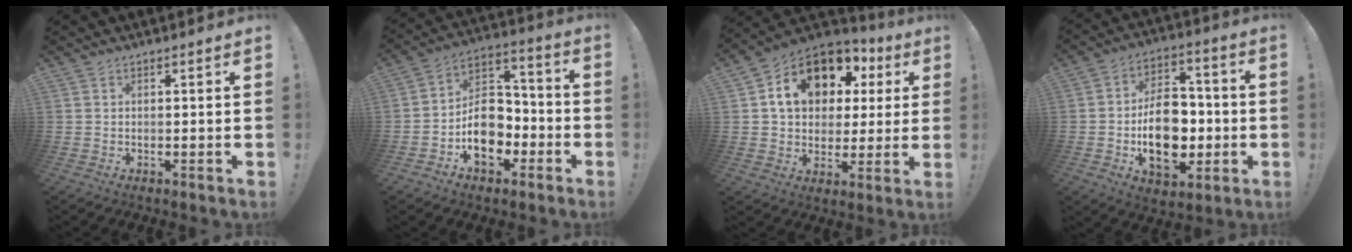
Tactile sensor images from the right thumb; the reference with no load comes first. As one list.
[{"total": 14.7, "force": [-5.1, 10.9, 8.5], "torque": [-0.116, 0.034, -0.080]}, {"total": 16.6, "force": [6.2, 11.9, 9.8], "torque": [-0.151, -0.011, 0.119]}, {"total": 17.7, "force": [-3.1, 11.8, 12.8], "torque": [-0.202, 0.014, -0.044]}]